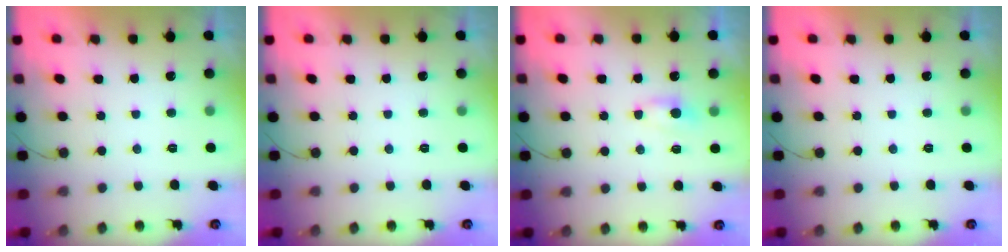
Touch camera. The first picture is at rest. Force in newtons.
{"total": 0.0}
{"total": 3.8, "press": 3.8, "slide": 0.5}
{"total": 0.0}